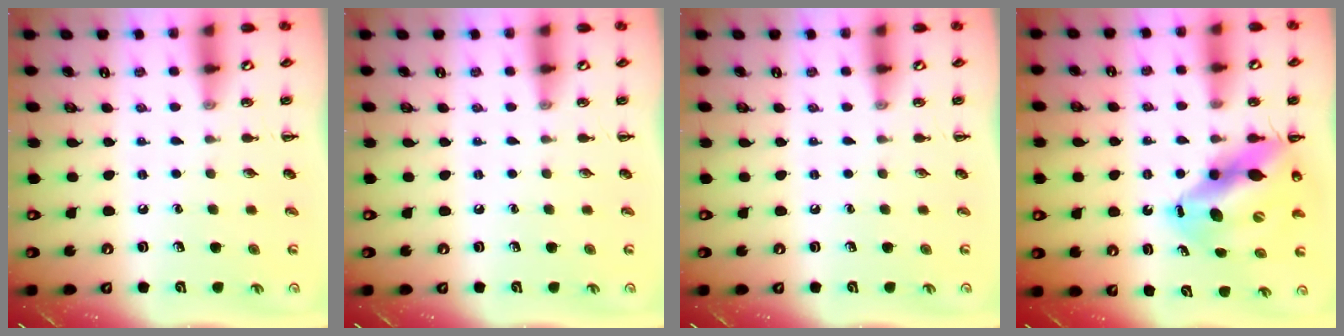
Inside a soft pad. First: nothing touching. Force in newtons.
{"total": 0.0}
{"total": 0.0}
{"total": 14.1, "press": 13.6, "slide": 3.8}